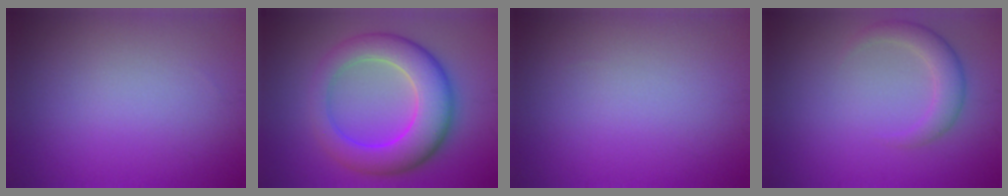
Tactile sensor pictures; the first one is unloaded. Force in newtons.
{"total": 8.1, "press": 8.1, "slide": 0.3}
{"total": 0.0}
{"total": 2.6, "press": 2.6, "slide": 0.2}